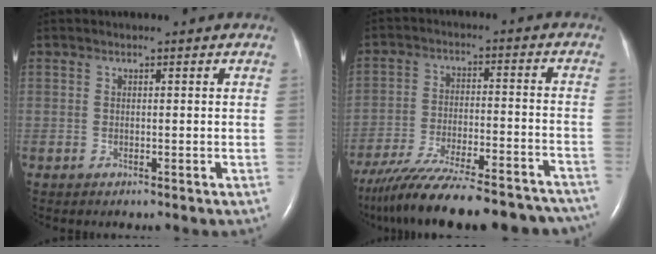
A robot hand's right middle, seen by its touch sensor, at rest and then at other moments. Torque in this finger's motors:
{"motor_torque": [0.77, -0.83, 0.25, 0.08]}